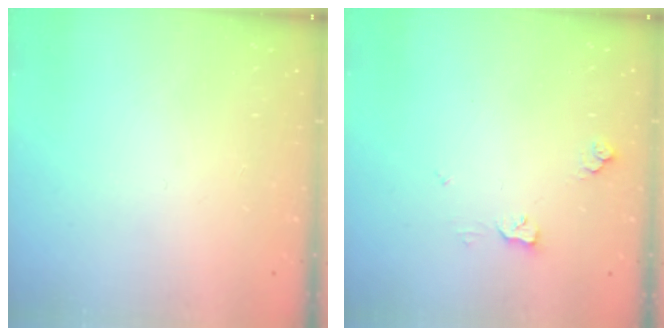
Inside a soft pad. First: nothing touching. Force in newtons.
{"total": 5.7, "press": 5.6, "slide": 0.9}